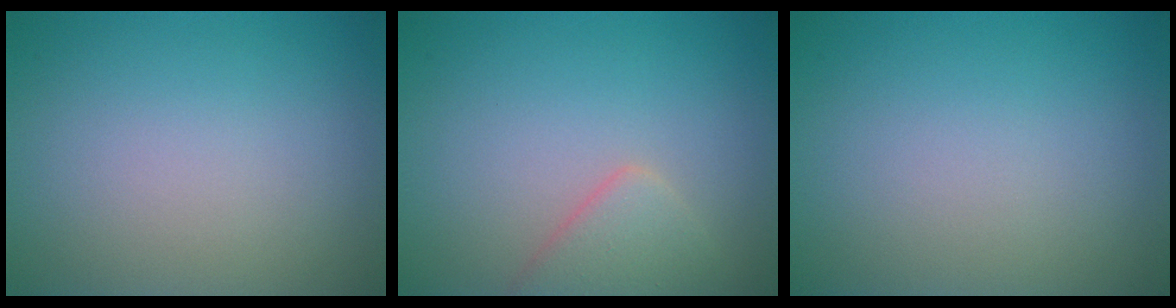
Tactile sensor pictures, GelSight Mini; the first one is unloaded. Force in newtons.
{"total": 2.6, "press": 2.6, "slide": 0.2}
{"total": 0.0}